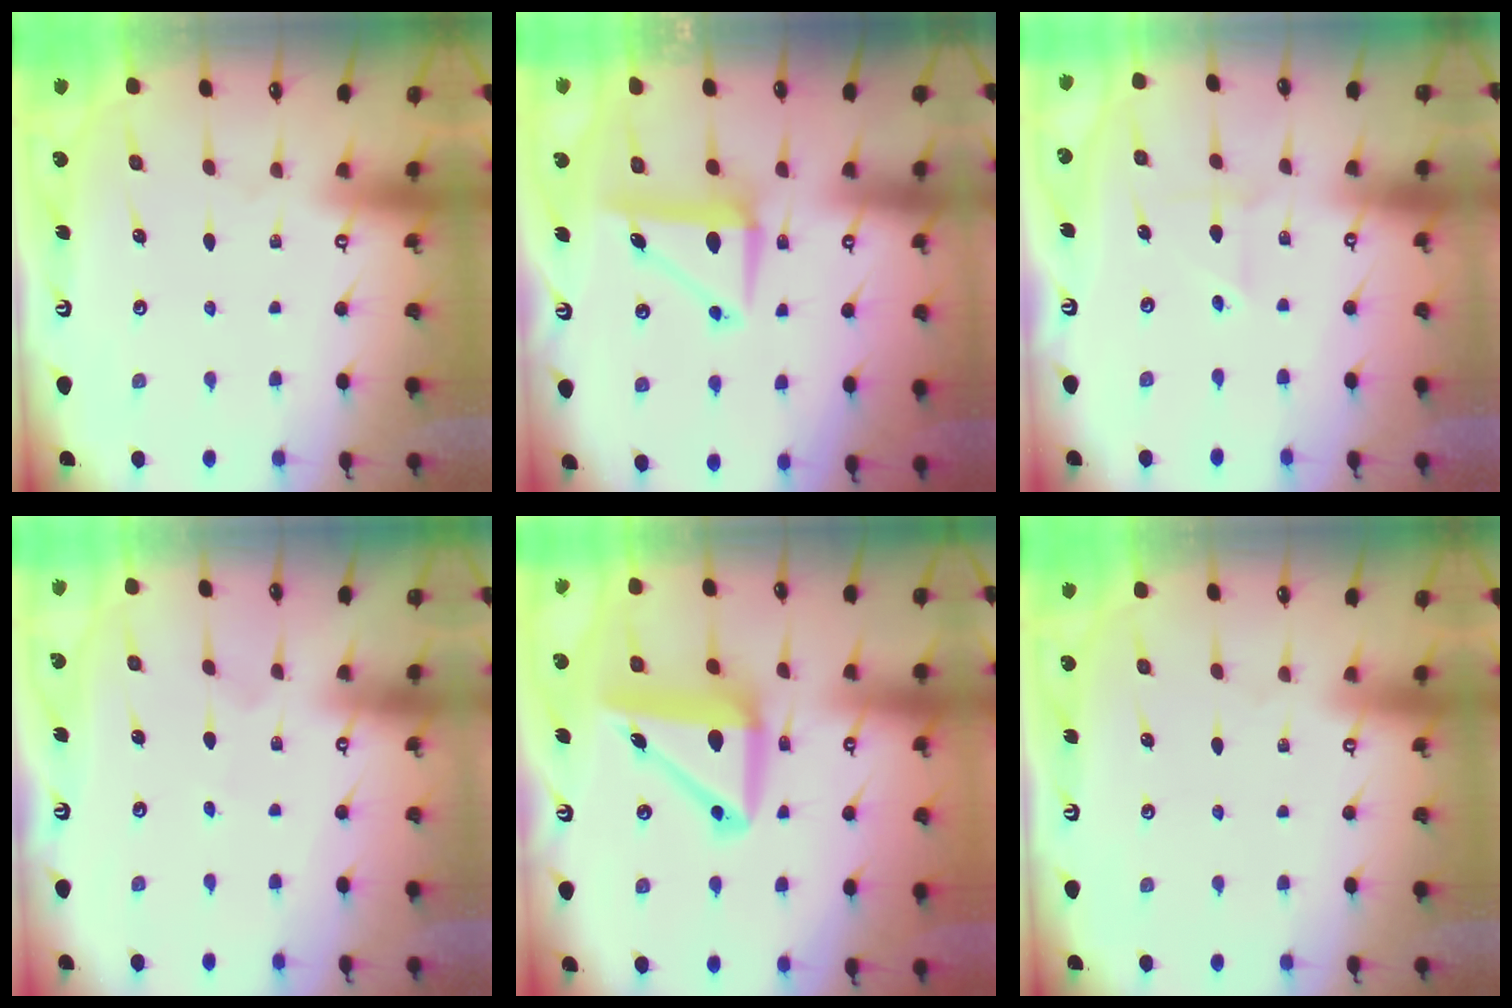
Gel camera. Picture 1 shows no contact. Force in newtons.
{"total": 7.7, "press": 7.5, "slide": 1.7}
{"total": 2.2, "press": 2.1, "slide": 0.6}
{"total": 0.7, "press": 0.7, "slide": 0.0}
{"total": 12.9, "press": 12.5, "slide": 3.4}
{"total": 0.0}